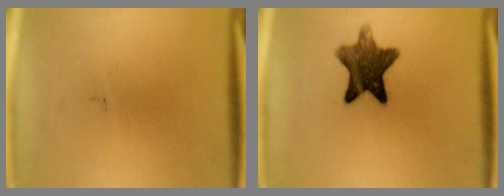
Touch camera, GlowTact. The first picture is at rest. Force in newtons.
{"total": 10.3}